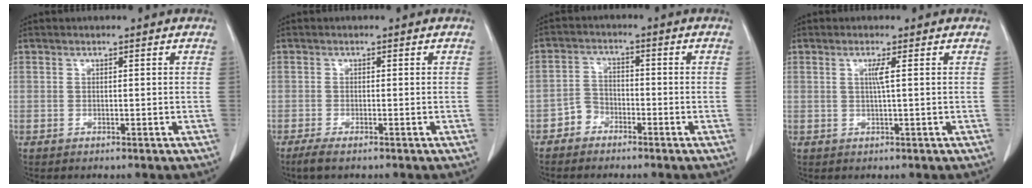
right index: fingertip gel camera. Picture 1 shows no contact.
{"total": 2.5, "force": [-1.8, 0.4, 1.7], "torque": [-0.033, -0.008, -0.032]}
{"total": 3.1, "force": [-2.0, 2.3, 0.4], "torque": [-0.002, 0.011, -0.042]}
{"total": 1.7, "force": [0.4, -0.4, 1.7], "torque": [-0.035, -0.001, 0.007]}